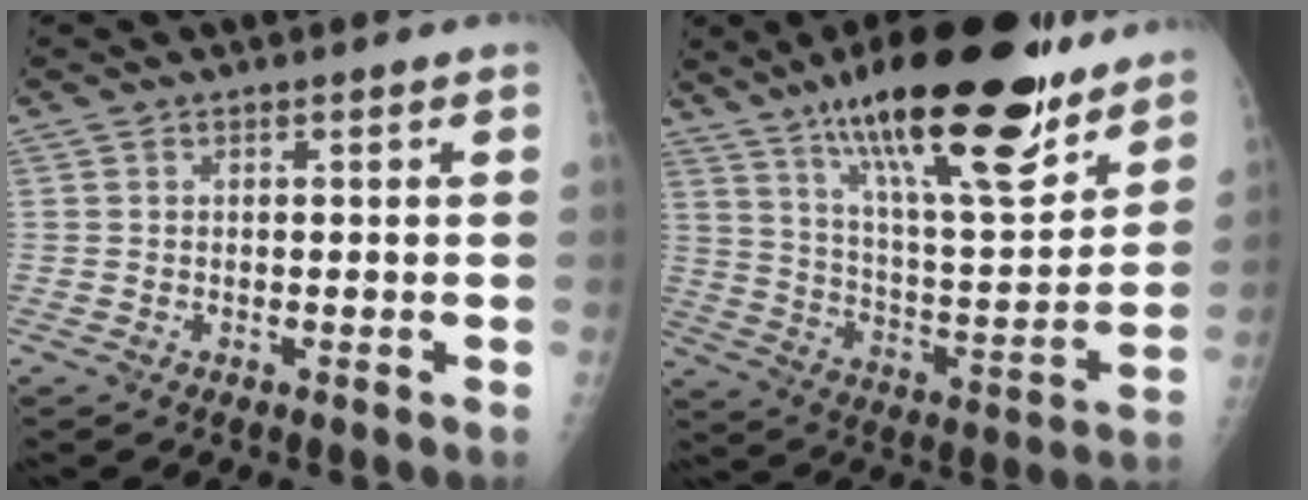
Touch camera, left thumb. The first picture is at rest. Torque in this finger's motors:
{"motor_torque": [1.53, -0.24, 1.81, -0.98, 0.25]}